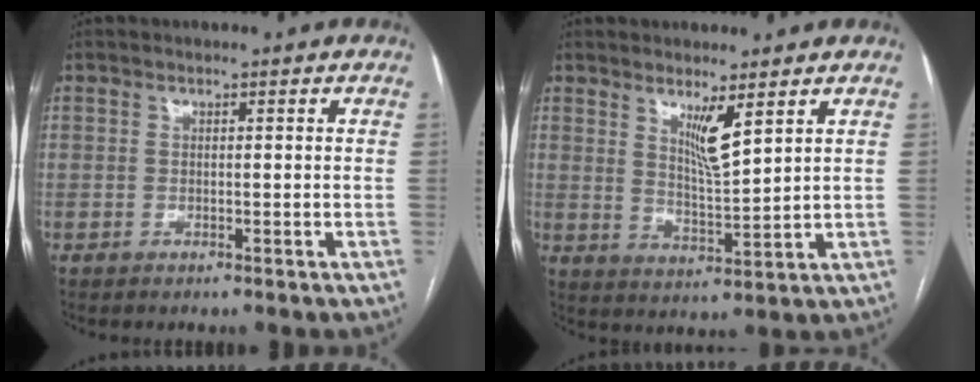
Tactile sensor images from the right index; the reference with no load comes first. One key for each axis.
{"total": 5.3, "fx": 3.1, "fy": 0.4, "fz": 4.3, "tx": -0.079, "ty": -0.017, "tz": 0.060}